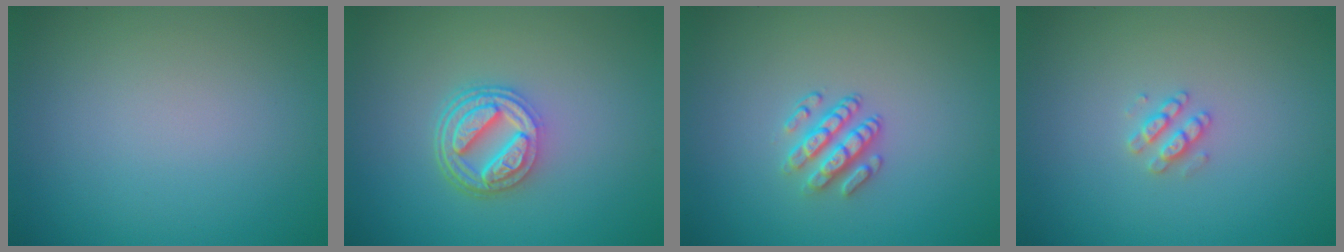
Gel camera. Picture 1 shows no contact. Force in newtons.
{"total": 4.6, "press": 3.4, "slide": 3.2}
{"total": 2.3, "press": 1.9, "slide": 1.4}
{"total": 1.6, "press": 1.6, "slide": 0.3}